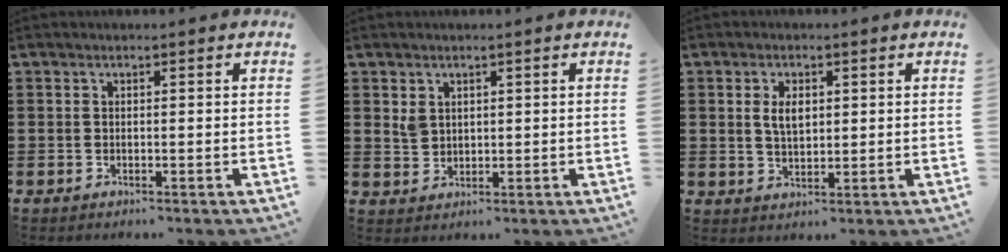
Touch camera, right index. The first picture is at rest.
{"total": 2.4, "force": [1.2, 1.8, 1.0], "torque": [-0.025, 0.007, 0.023]}
{"total": 3.8, "force": [0.8, 2.0, 3.1], "torque": [-0.057, 0.004, 0.011]}